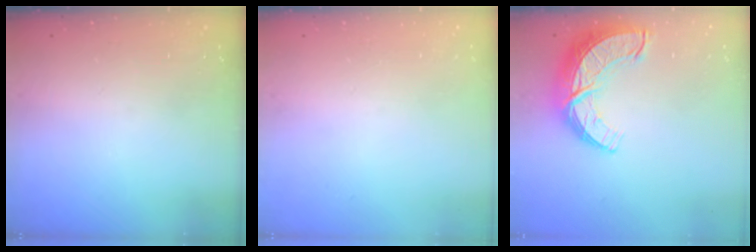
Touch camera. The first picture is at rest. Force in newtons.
{"total": 0.0}
{"total": 12.6, "press": 12.6, "slide": 0.9}